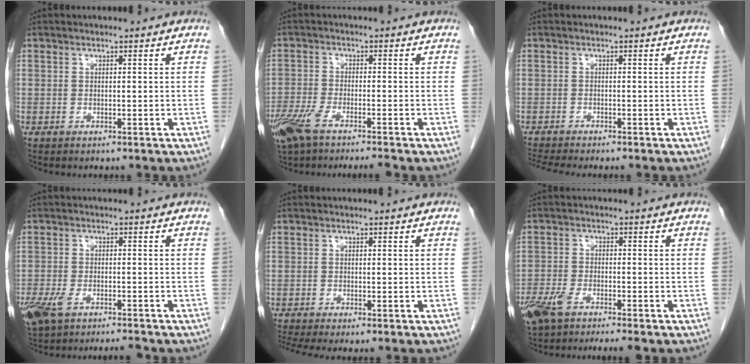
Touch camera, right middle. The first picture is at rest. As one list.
[{"total": 8.6, "force": [-6.5, 1.2, 5.5], "torque": [-0.105, -0.012, -0.116]}, {"total": 5.1, "force": [-4.7, -0.2, 2.1], "torque": [-0.032, -0.010, -0.074]}, {"total": 7.3, "force": [-5.2, 2.6, 4.5], "torque": [-0.092, -0.004, -0.092]}, {"total": 3.4, "force": [-2.7, 0.1, 2.2], "torque": [-0.043, -0.009, -0.049]}, {"total": 8.4, "force": [-6.1, 2.0, 5.5], "torque": [-0.103, -0.008, -0.104]}]